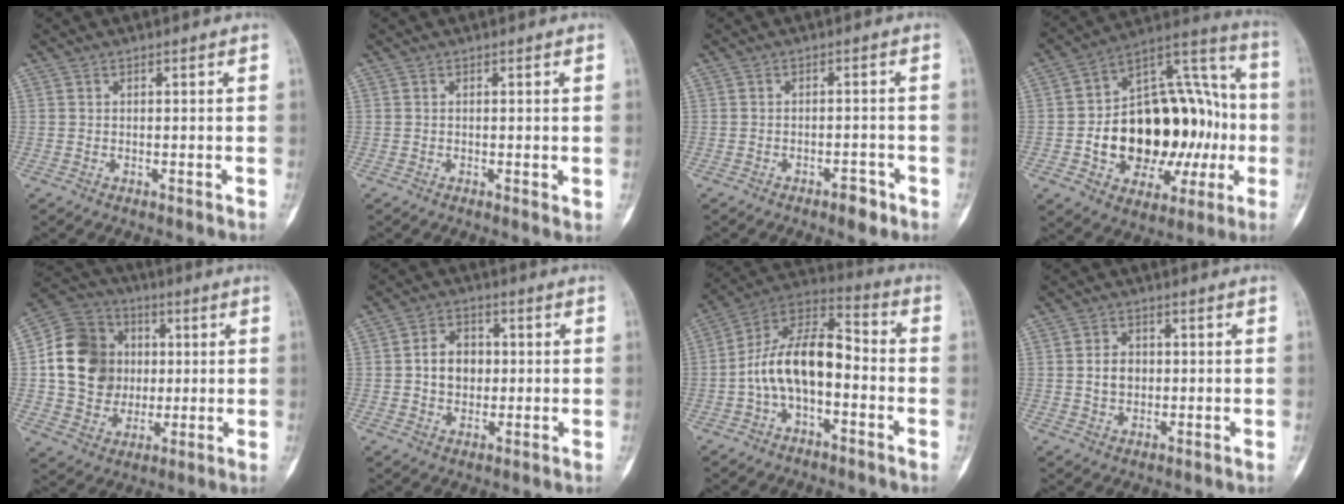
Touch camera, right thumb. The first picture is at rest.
{"total": 1.2, "force": [0.0, 0.3, 1.2], "torque": [-0.016, -0.005, 0.000]}
{"total": 2.8, "force": [-1.9, 1.2, 1.7], "torque": [-0.017, 0.013, -0.027]}
{"total": 29.5, "force": [-3.6, 18.7, 22.5], "torque": [-0.297, 0.047, -0.036]}
{"total": 17.2, "force": [1.5, 14.9, 8.4], "torque": [-0.124, 0.013, 0.034]}
{"total": 7.1, "force": [0.2, 5.6, 4.4], "torque": [-0.047, 0.011, 0.001]}
{"total": 14.8, "force": [-2.6, 8.1, 12.1], "torque": [-0.199, 0.060, -0.055]}
{"total": 4.4, "force": [0.1, 3.4, 2.7], "torque": [-0.036, 0.005, 0.001]}